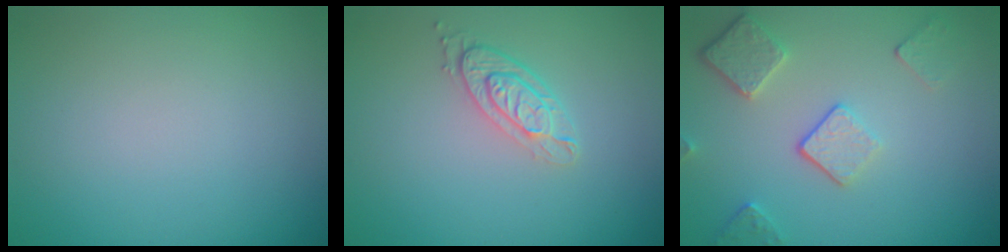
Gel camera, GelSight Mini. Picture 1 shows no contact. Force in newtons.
{"total": 2.8, "press": 2.2, "slide": 1.7}
{"total": 3.5, "press": 2.7, "slide": 2.2}